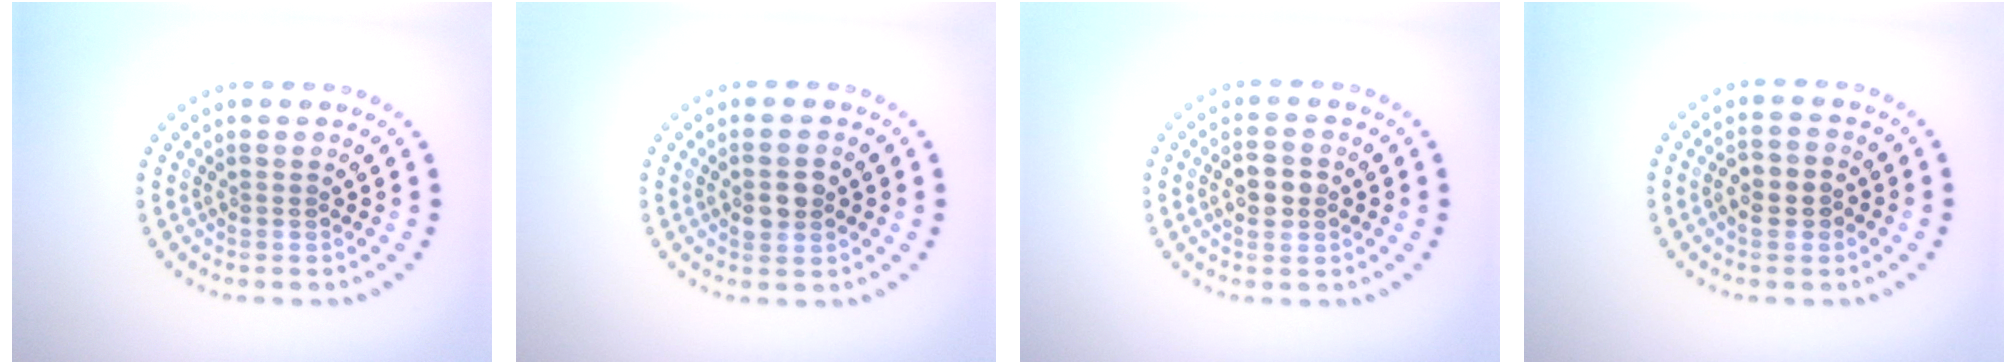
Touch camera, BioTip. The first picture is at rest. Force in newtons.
{"total": 2.6, "press": 2.6, "slide": 0.1}
{"total": 2.6, "press": 2.6, "slide": 0.2}
{"total": 2.7, "press": 2.6, "slide": 0.6}